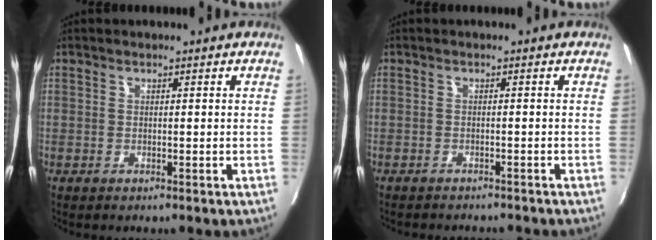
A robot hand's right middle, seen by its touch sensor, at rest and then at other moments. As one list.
[{"total": 4.0, "force": [-3.7, 1.0, 1.1], "torque": [-0.031, -0.012, -0.053]}]